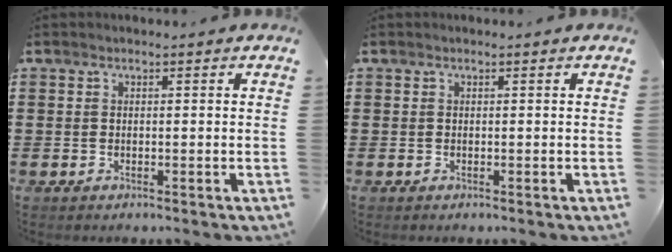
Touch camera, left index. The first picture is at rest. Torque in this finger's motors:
{"motor_torque": [-0.02, -0.01, 0.00, 0.00]}